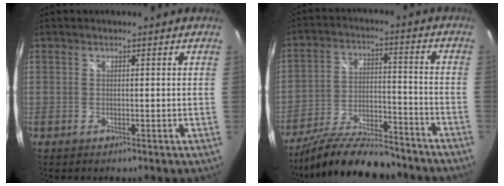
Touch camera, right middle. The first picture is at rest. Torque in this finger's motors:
{"motor_torque": [0.91, -1.23, 0.03, 0.01]}